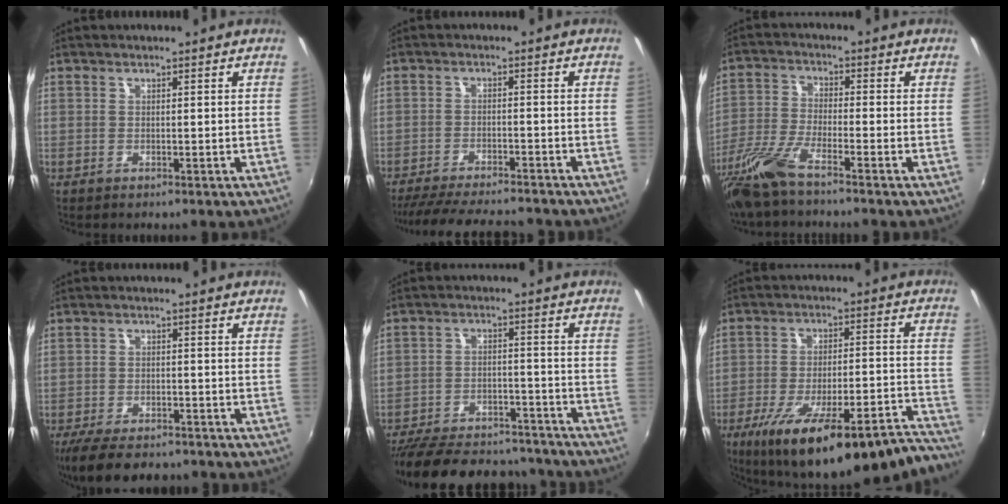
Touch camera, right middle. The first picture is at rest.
{"total": 16.1, "force": [-14.1, 3.4, 7.0], "torque": [-0.146, -0.023, -0.213]}
{"total": 9.4, "force": [-7.1, 1.2, 6.1], "torque": [-0.137, -0.020, -0.143]}
{"total": 11.5, "force": [-9.2, 4.1, 5.6], "torque": [-0.127, -0.031, -0.151]}
{"total": 25.6, "force": [-21.7, 9.3, 9.7], "torque": [-0.211, 0.011, -0.287]}
{"total": 29.9, "force": [-23.7, 6.7, 16.9], "torque": [-0.249, -0.025, -0.327]}